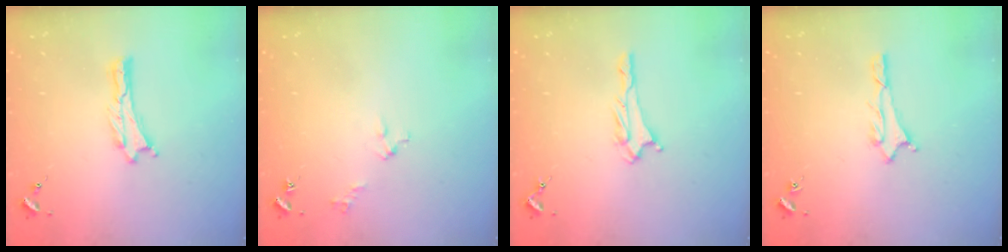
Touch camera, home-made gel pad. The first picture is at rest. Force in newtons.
{"total": 2.1, "press": 2.1, "slide": 0.2}
{"total": 2.3, "press": 2.2, "slide": 0.3}
{"total": 1.0, "press": 1.0, "slide": 0.1}